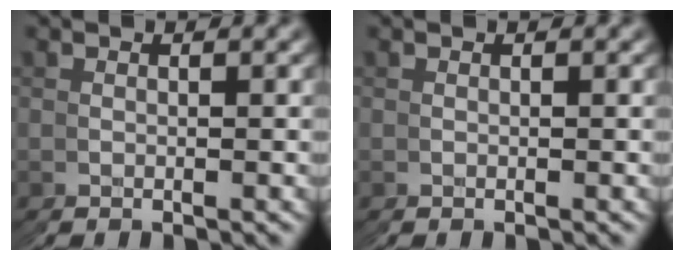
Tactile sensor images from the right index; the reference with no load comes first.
{"total": 0.0}